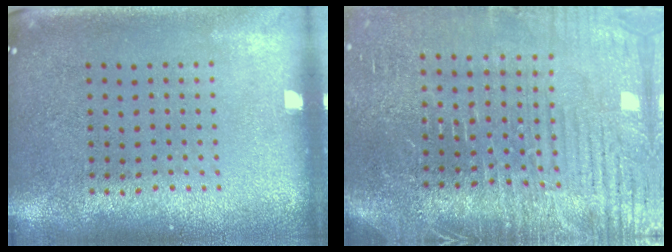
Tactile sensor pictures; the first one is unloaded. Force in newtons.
{"total": 4.2, "press": 3.9, "slide": 1.5}